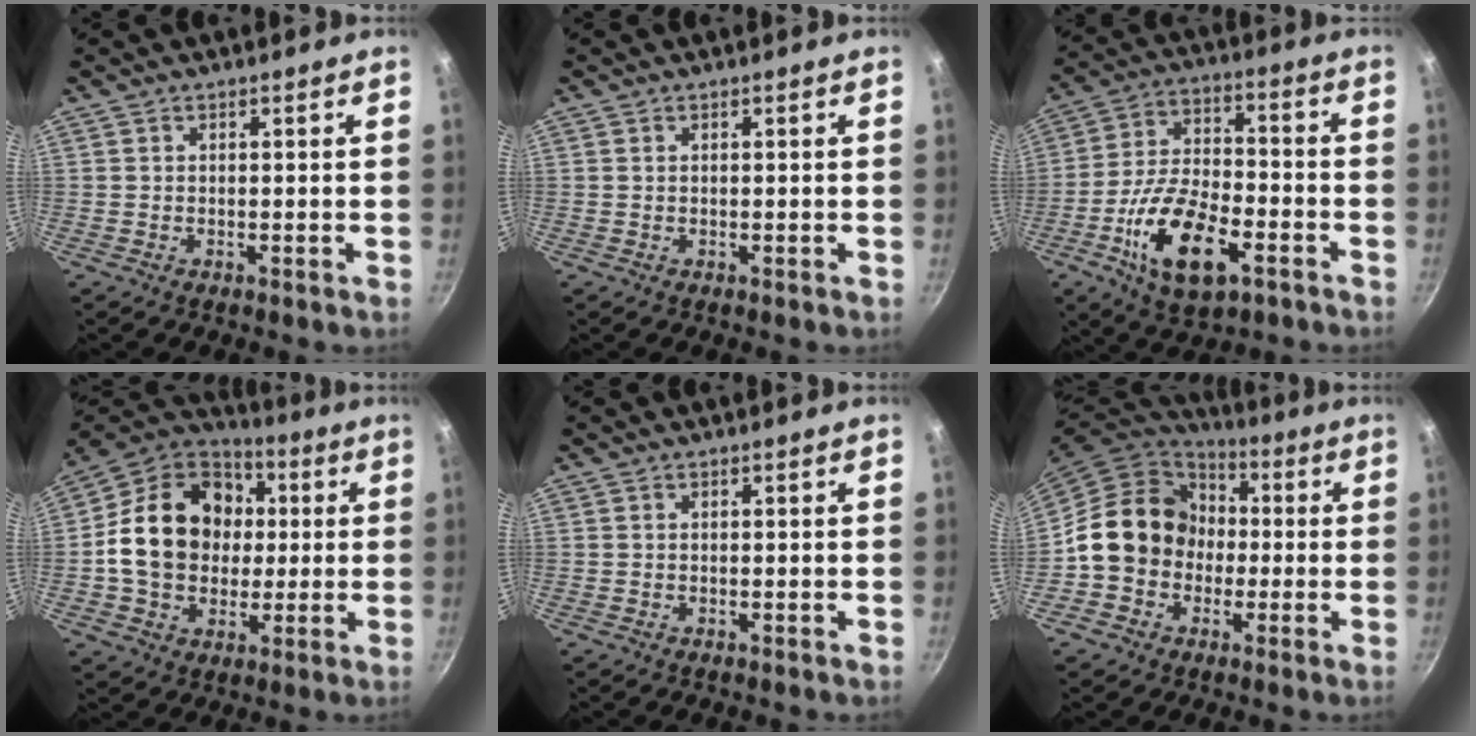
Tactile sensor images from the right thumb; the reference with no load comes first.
{"total": 0.0}
{"total": 17.2, "force": [-7.2, 8.2, 13.3], "torque": [-0.237, 0.029, -0.131]}
{"total": 21.2, "force": [1.4, 16.9, 12.8], "torque": [-0.199, 0.031, 0.020]}
{"total": 0.0}
{"total": 15.6, "force": [-0.6, 13.5, 7.7], "torque": [-0.086, 0.040, -0.023]}